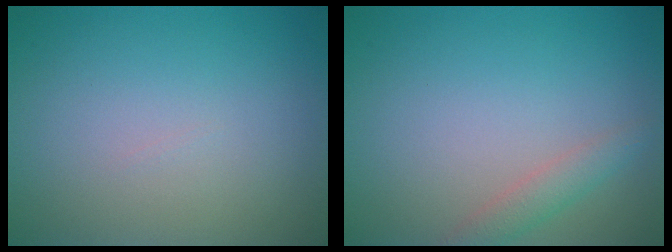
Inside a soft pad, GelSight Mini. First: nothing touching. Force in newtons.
{"total": 1.8, "press": 1.8, "slide": 0.1}